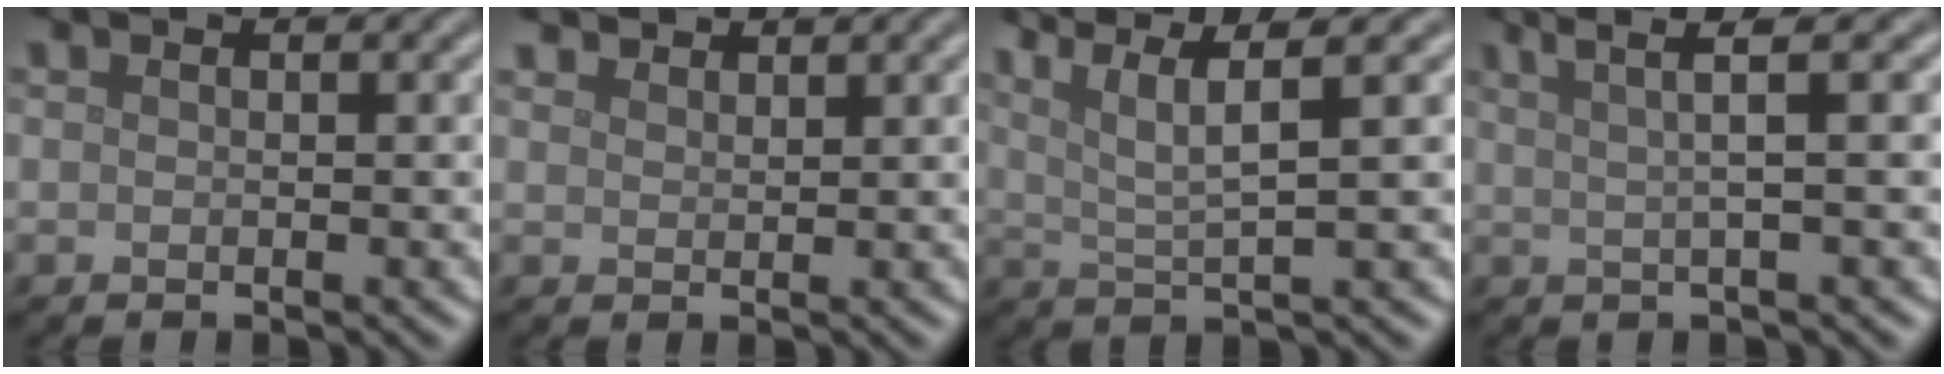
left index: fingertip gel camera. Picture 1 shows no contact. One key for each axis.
{"total": 2.1, "fx": 2.0, "fy": 0.5, "fz": 0.3, "tx": -0.007, "ty": 0.003, "tz": 0.038}
{"total": 6.0, "fx": 3.4, "fy": 1.0, "fz": 4.8, "tx": -0.087, "ty": 0.014, "tz": 0.062}
{"total": 3.7, "fx": 2.1, "fy": 0.4, "fz": 3.1, "tx": -0.054, "ty": 0.011, "tz": 0.033}